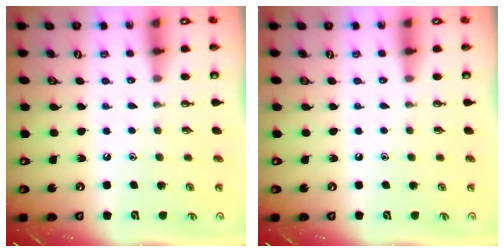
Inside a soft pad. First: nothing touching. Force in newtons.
{"total": 0.0}